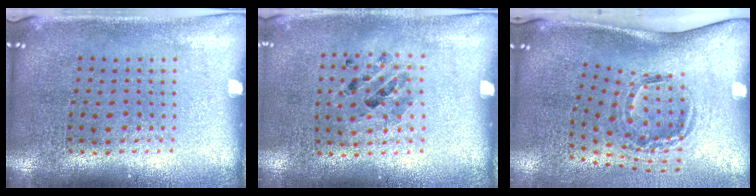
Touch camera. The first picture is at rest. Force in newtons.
{"total": 0.8, "press": 0.7, "slide": 0.3}
{"total": 2.0, "press": 1.2, "slide": 1.7}